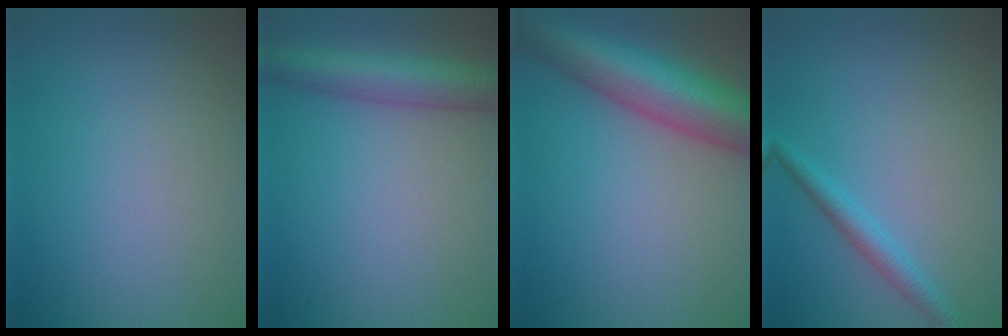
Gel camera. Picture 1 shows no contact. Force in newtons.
{"total": 5.3, "press": 5.3, "slide": 0.2}
{"total": 10.1, "press": 10.1, "slide": 0.3}
{"total": 2.1, "press": 2.1, "slide": 0.1}